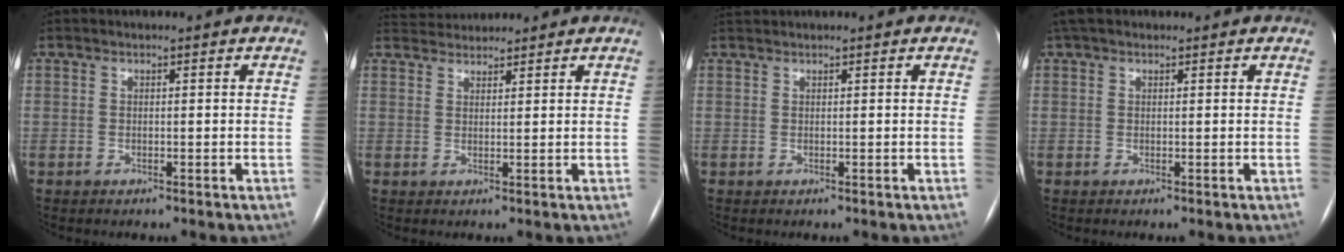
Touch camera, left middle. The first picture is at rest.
{"total": 4.1, "force": [4.1, 0.7, 0.2], "torque": [-0.007, 0.030, 0.074]}
{"total": 0.8, "force": [0.8, -0.2, -0.1], "torque": [-0.003, 0.012, 0.021]}
{"total": 3.1, "force": [2.3, 1.5, 1.5], "torque": [-0.032, 0.033, 0.042]}